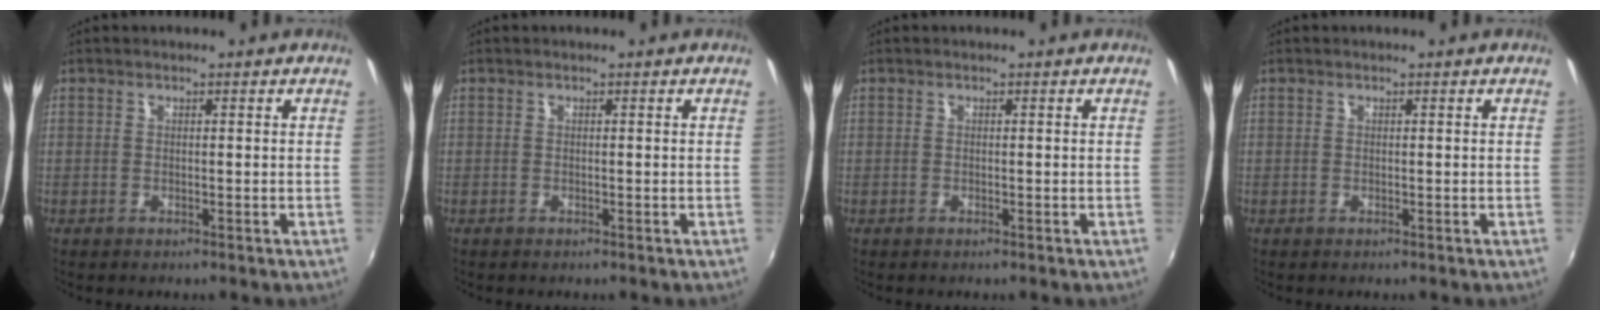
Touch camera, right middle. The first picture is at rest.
{"total": 0.0}
{"total": 0.0}
{"total": 0.0}